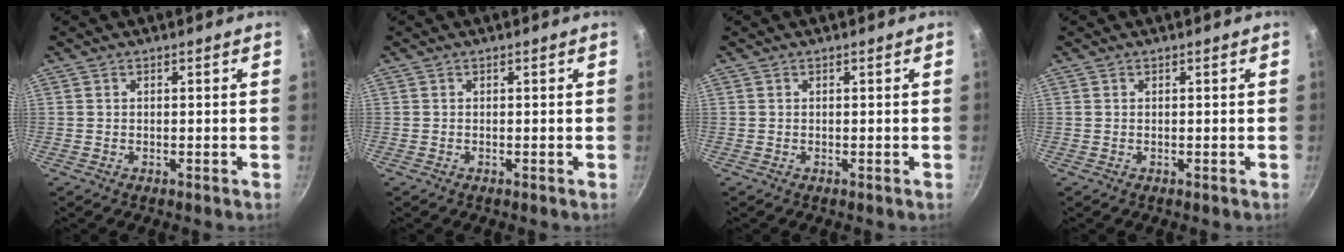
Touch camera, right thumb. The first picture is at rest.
{"total": 0.0}
{"total": 0.0}
{"total": 0.0}